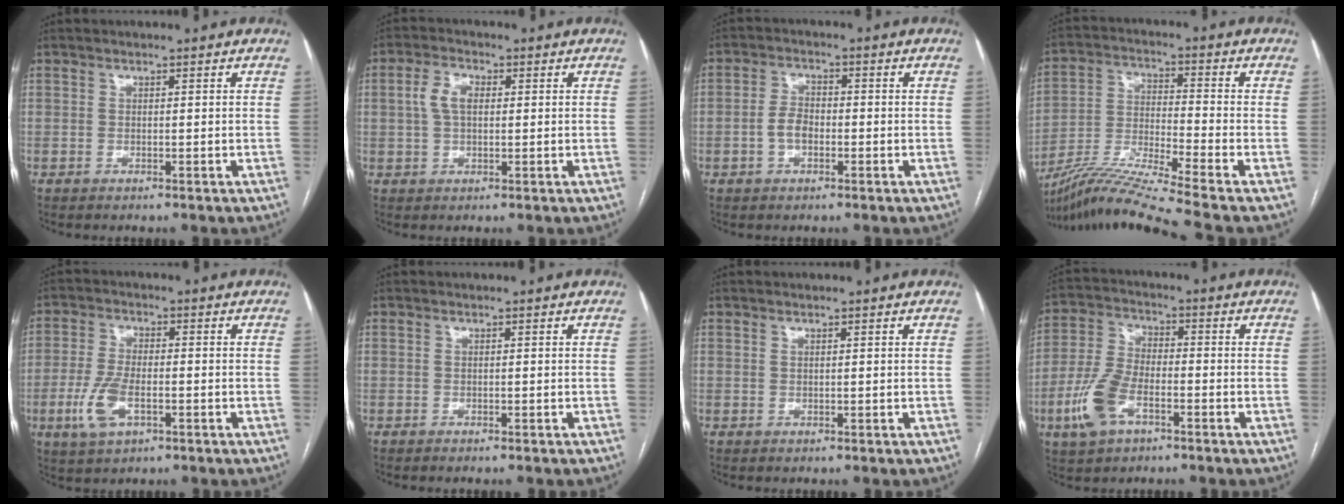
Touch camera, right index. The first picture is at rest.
{"total": 4.4, "force": [0.8, 2.5, 3.6], "torque": [-0.085, 0.015, 0.017]}
{"total": 3.7, "force": [-1.0, 2.1, 2.8], "torque": [-0.060, 0.011, -0.019]}
{"total": 13.7, "force": [-11.5, -2.8, 7.0], "torque": [-0.137, -0.016, -0.208]}
{"total": 7.2, "force": [-2.5, 3.0, 6.1], "torque": [-0.140, -0.004, -0.043]}
{"total": 0.6, "force": [-0.6, 0.0, 0.3], "torque": [-0.002, 0.001, -0.008]}
{"total": 0.0}
{"total": 9.6, "force": [-4.1, 4.8, 7.2], "torque": [-0.175, 0.003, -0.079]}